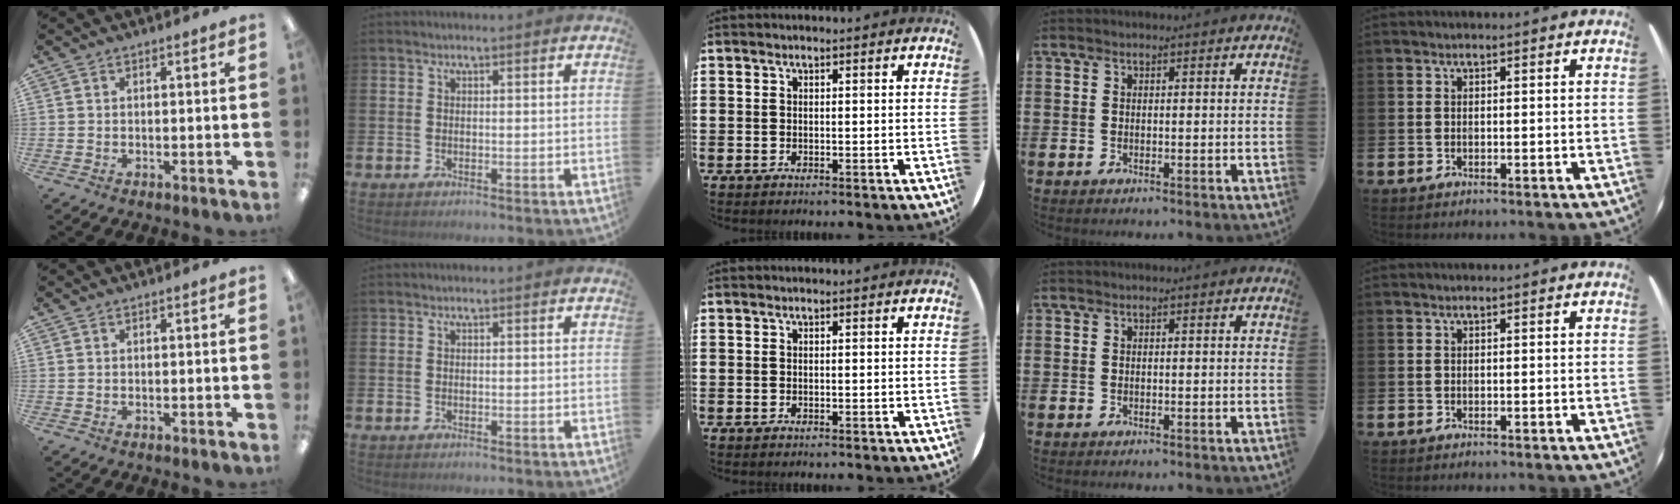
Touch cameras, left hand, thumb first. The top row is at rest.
{}